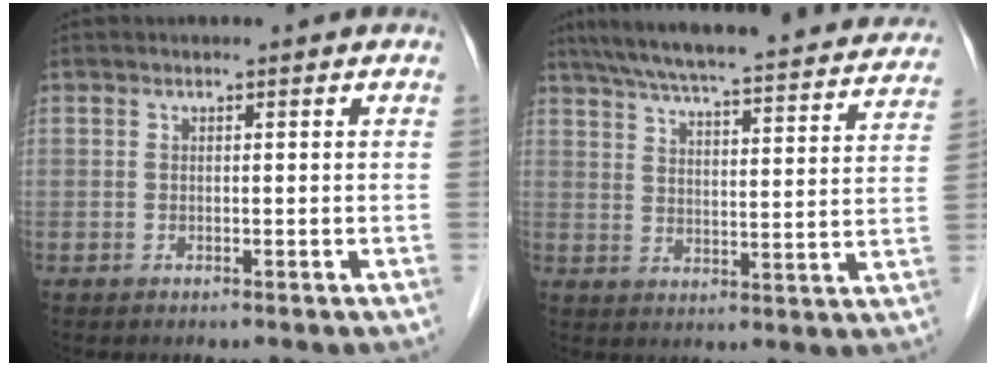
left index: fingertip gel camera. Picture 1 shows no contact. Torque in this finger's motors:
{"motor_torque": [-0.22, -0.75, 0.45, 0.11]}